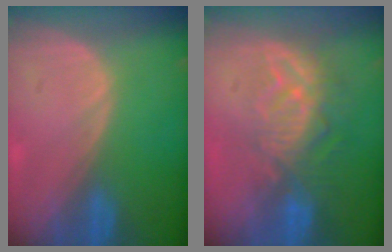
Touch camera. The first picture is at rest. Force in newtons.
{"total": 9.4, "press": 8.2, "slide": 4.6}